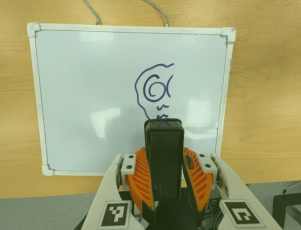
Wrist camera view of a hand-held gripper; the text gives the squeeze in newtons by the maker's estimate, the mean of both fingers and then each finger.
{"total": 9.0, "left": 6.9, "right": 11.1}